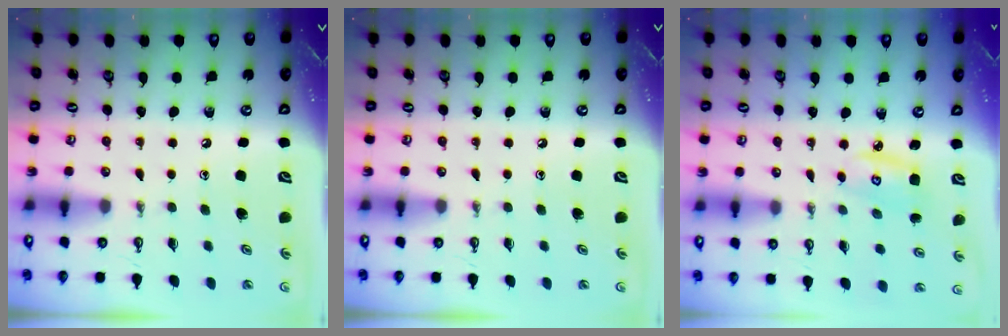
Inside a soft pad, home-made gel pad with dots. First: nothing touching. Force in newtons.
{"total": 0.0}
{"total": 3.8, "press": 3.8, "slide": 0.2}